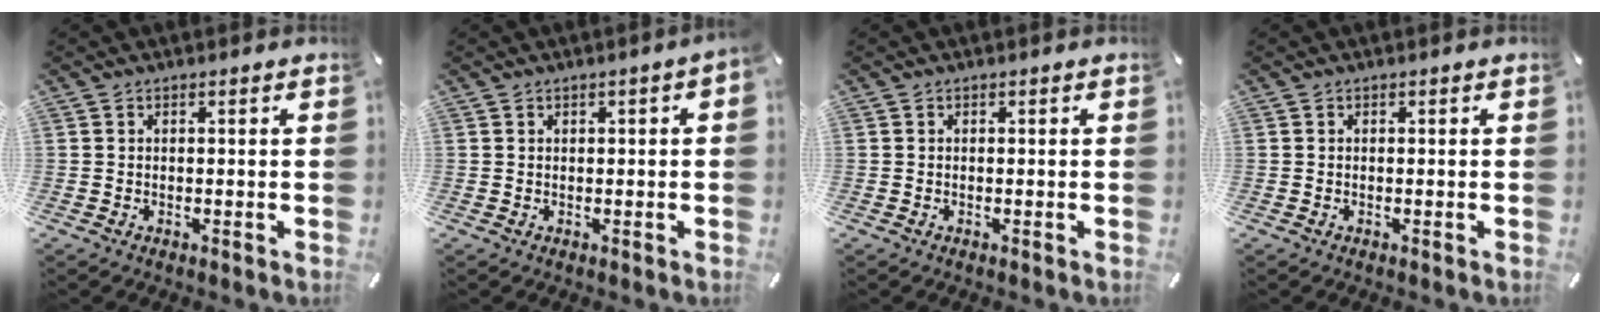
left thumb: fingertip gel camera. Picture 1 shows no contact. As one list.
[{"total": 1.2, "force": [0.2, 0.4, 1.1], "torque": [-0.020, 0.002, 0.002]}, {"total": 0.0}, {"total": 0.0}]